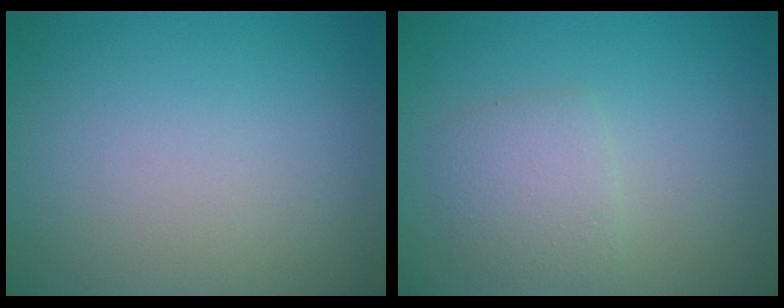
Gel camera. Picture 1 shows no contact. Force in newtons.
{"total": 2.3, "press": 2.3, "slide": 0.0}